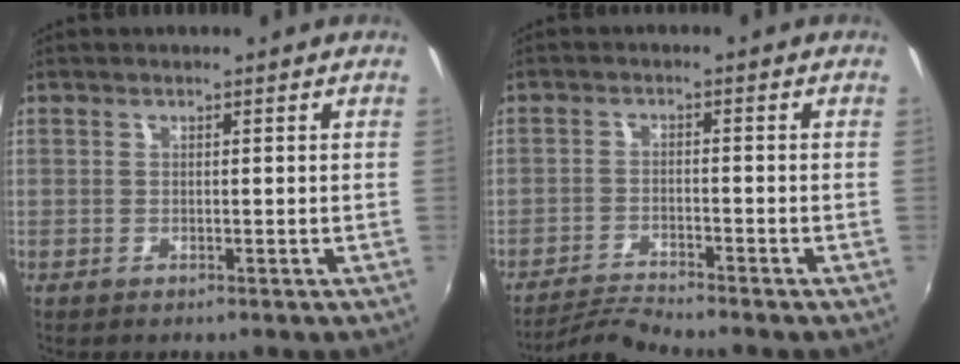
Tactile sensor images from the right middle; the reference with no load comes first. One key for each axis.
{"total": 4.7, "fx": -4.5, "fy": -1.0, "fz": 0.6, "tx": -0.033, "ty": -0.002, "tz": -0.091}